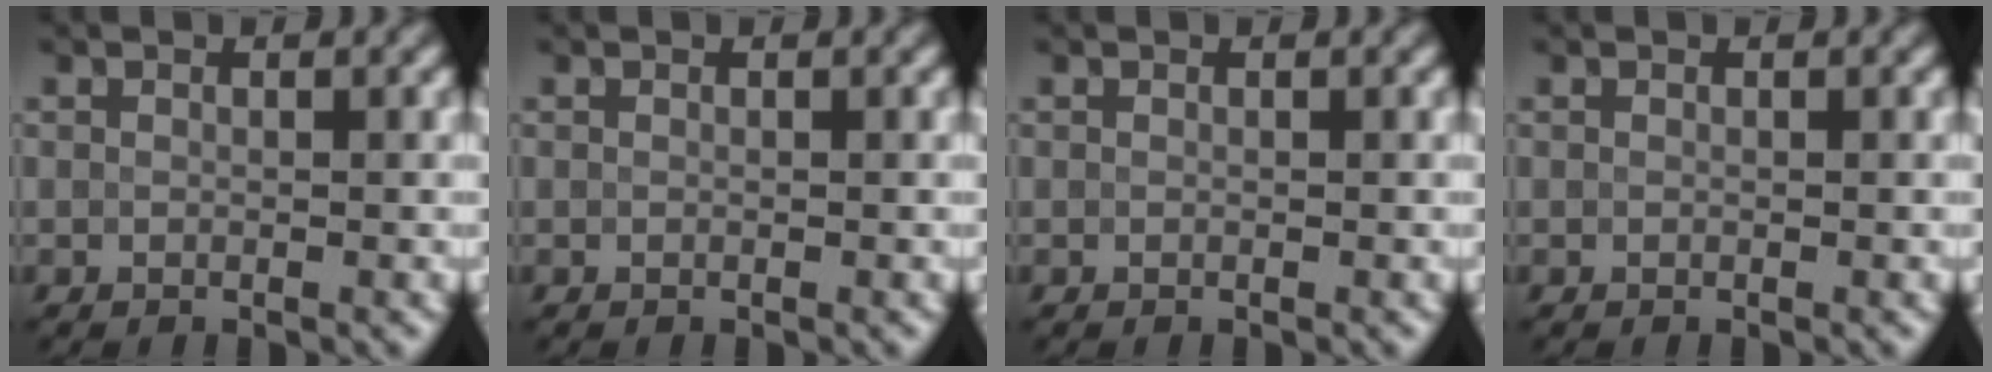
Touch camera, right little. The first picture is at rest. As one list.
[{"total": 0.0}, {"total": 0.0}, {"total": 0.0}]